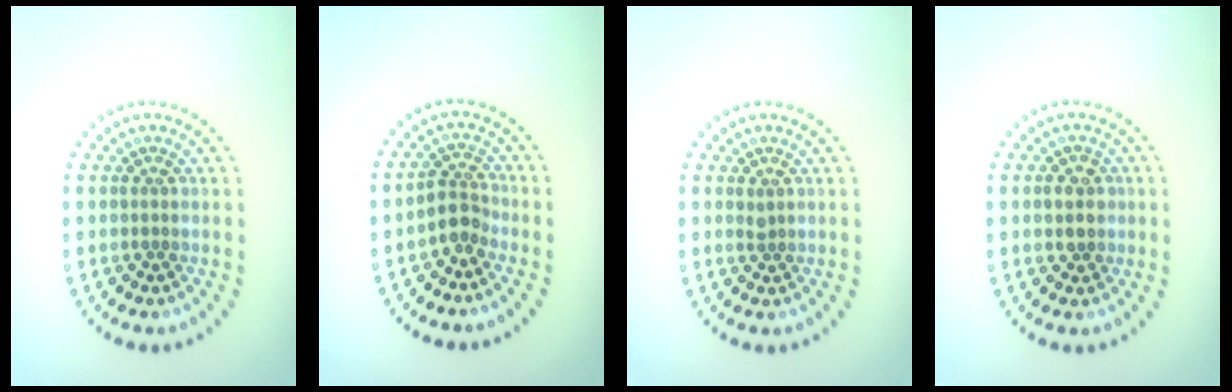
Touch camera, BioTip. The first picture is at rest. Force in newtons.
{"total": 2.2, "press": 1.7, "slide": 1.3}
{"total": 0.6, "press": 0.4, "slide": 0.4}
{"total": 2.0, "press": 1.9, "slide": 0.6}